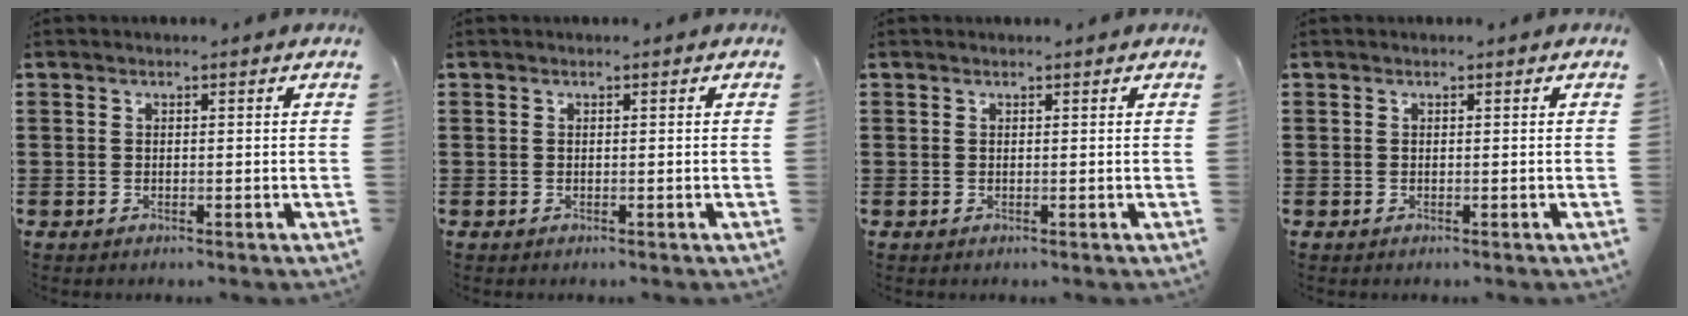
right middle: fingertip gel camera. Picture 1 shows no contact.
{"total": 0.0}
{"total": 0.0}
{"total": 0.0}